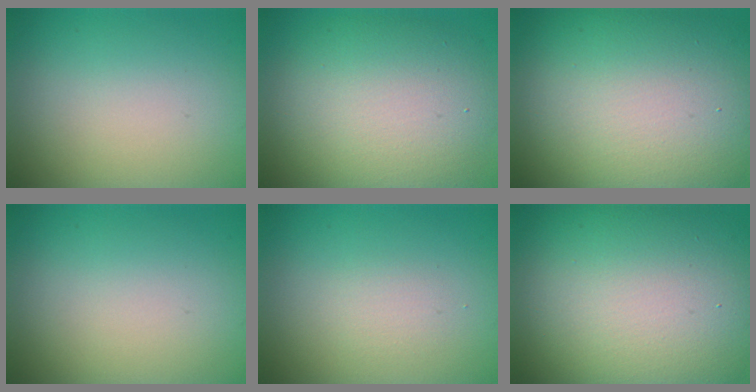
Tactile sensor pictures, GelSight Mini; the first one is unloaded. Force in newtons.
{"total": 10.3, "press": 10.3, "slide": 0.4}
{"total": 18.2, "press": 18.2, "slide": 1.0}
{"total": 0.0}
{"total": 1.1, "press": 1.1, "slide": 0.1}
{"total": 18.2, "press": 18.2, "slide": 1.0}